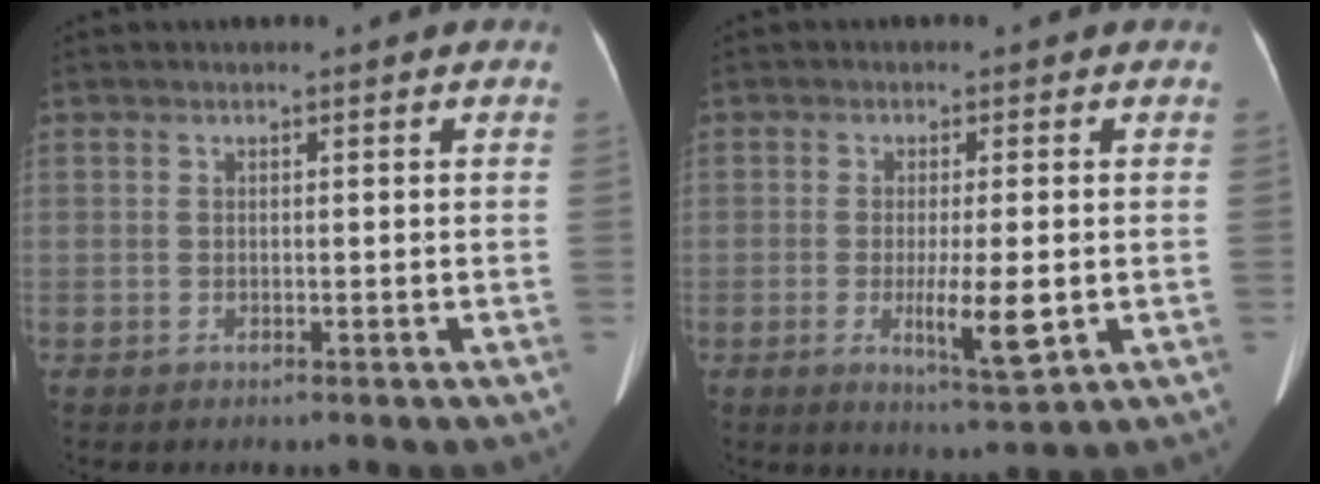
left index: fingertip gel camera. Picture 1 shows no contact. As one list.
[{"total": 6.4, "force": [-1.3, 1.0, 6.2], "torque": [-0.107, -0.013, -0.019]}]